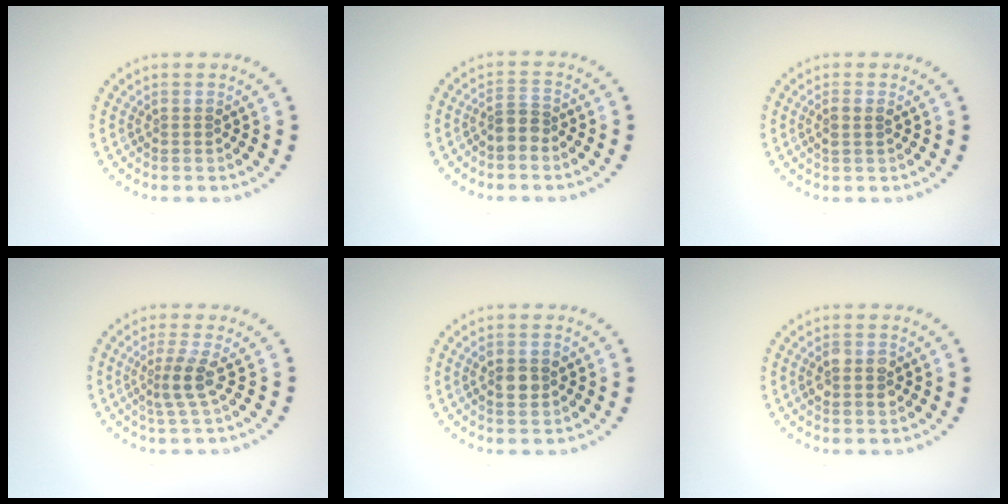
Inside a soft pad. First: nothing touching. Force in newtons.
{"total": 1.7, "press": 1.2, "slide": 1.1}
{"total": 1.2, "press": 1.1, "slide": 0.5}
{"total": 2.5, "press": 1.8, "slide": 1.8}
{"total": 2.5, "press": 2.5, "slide": 0.3}
{"total": 2.6, "press": 2.6, "slide": 0.3}